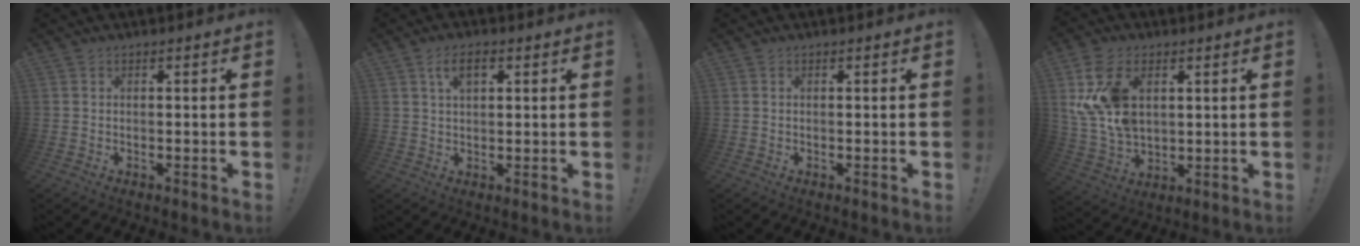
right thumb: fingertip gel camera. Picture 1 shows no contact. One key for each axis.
{"total": 5.3, "fx": 2.2, "fy": 2.8, "fz": 4.0, "tx": -0.067, "ty": 0.002, "tz": 0.037}
{"total": 0.0}
{"total": 14.9, "fx": 4.8, "fy": 9.9, "fz": 10.1, "tx": -0.204, "ty": -0.014, "tz": 0.094}